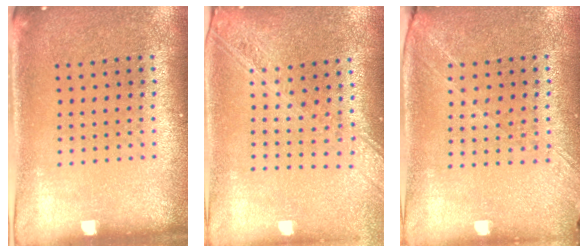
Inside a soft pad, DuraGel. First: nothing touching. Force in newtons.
{"total": 2.3, "press": 1.9, "slide": 1.2}
{"total": 1.3, "press": 1.2, "slide": 0.5}